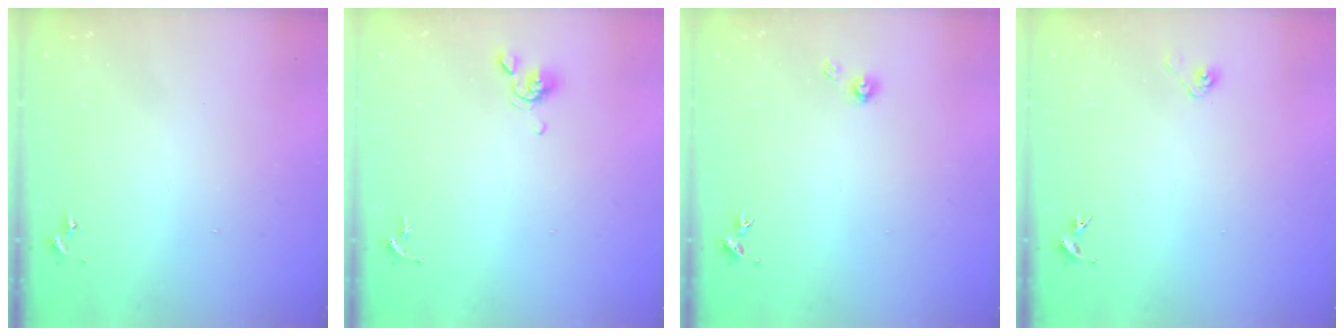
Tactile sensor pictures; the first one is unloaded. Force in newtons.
{"total": 6.0, "press": 5.9, "slide": 1.2}
{"total": 4.0, "press": 4.0, "slide": 0.3}
{"total": 3.8, "press": 3.7, "slide": 1.0}